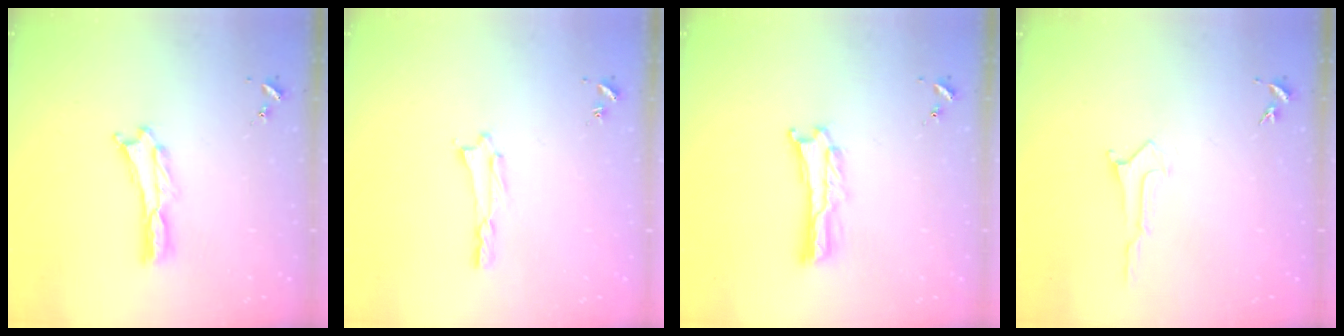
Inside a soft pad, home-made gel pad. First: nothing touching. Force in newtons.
{"total": 0.8, "press": 0.8, "slide": 0.1}
{"total": 1.0, "press": 1.0, "slide": 0.2}
{"total": 0.0}